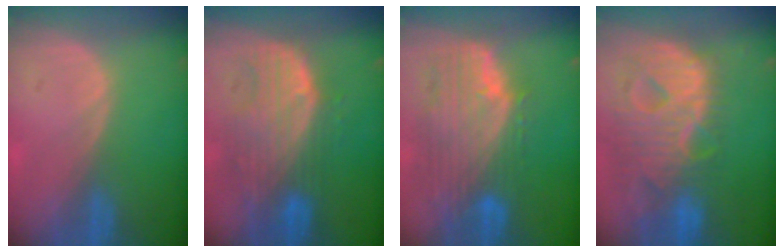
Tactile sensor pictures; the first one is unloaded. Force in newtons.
{"total": 9.9, "press": 8.7, "slide": 4.8}
{"total": 11.3, "press": 9.6, "slide": 5.8}
{"total": 13.0, "press": 10.9, "slide": 7.0}